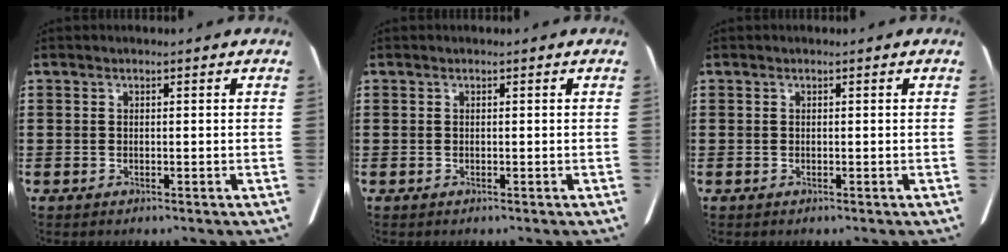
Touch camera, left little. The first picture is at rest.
{"total": 0.0}
{"total": 0.0}